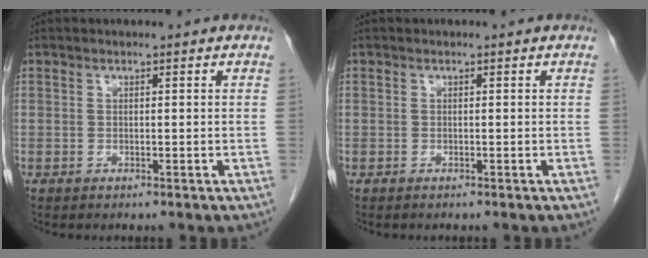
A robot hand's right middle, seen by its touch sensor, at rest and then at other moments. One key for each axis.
{"total": 0.0}